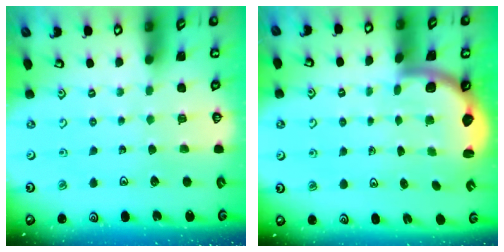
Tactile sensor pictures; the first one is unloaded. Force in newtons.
{"total": 2.5, "press": 2.2, "slide": 1.1}